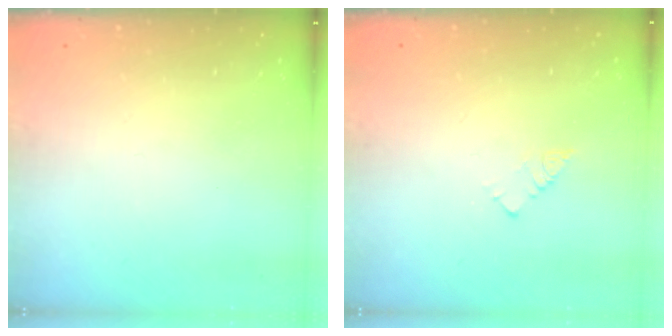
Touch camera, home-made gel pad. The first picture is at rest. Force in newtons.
{"total": 3.2, "press": 3.2, "slide": 0.0}